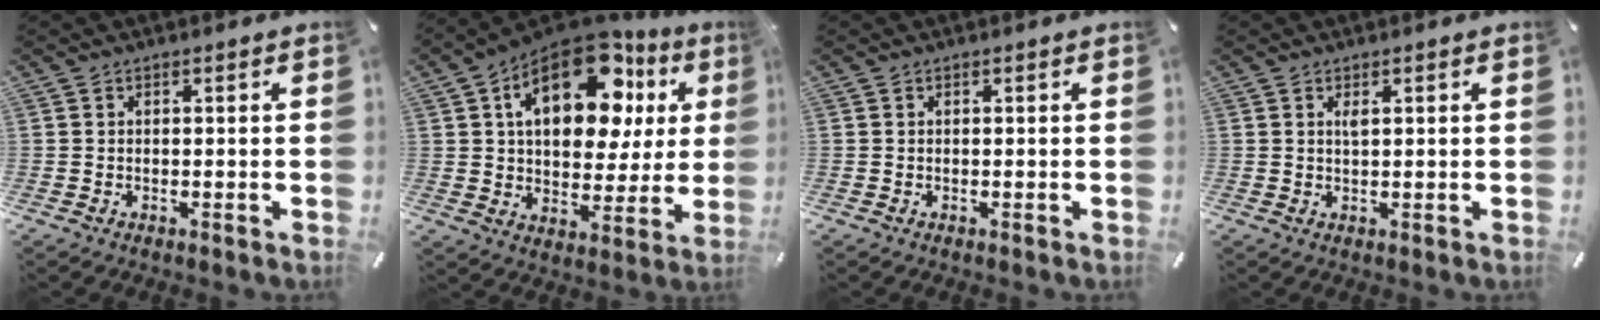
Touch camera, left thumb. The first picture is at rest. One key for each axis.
{"total": 22.8, "fx": 10.0, "fy": 12.8, "fz": 16.0, "tx": -0.247, "ty": -0.046, "tz": 0.164}
{"total": 0.0}
{"total": 1.5, "fx": 0.6, "fy": 0.4, "fz": 1.4, "tx": -0.028, "ty": 0.003, "tz": 0.008}